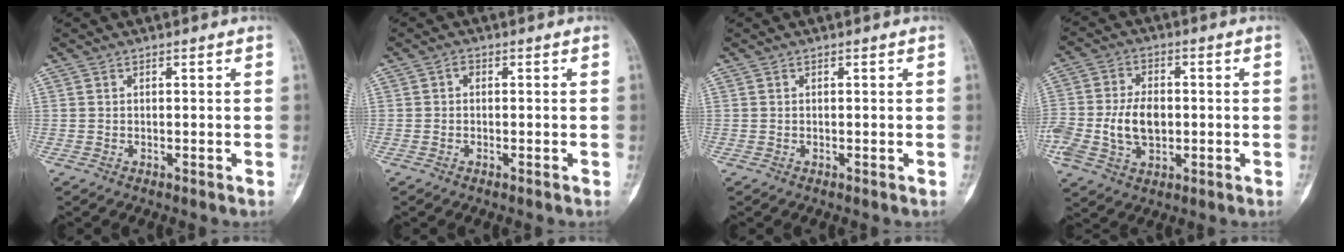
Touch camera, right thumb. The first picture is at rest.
{"total": 1.0, "force": [-0.1, 0.7, 0.7], "torque": [-0.008, 0.005, -0.007]}
{"total": 0.0}
{"total": 10.8, "force": [-1.2, 7.1, 8.0], "torque": [-0.152, 0.012, -0.018]}